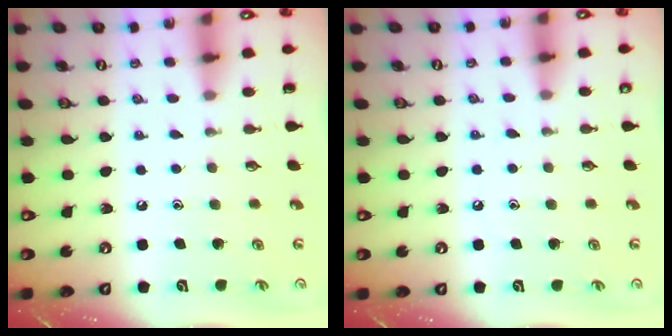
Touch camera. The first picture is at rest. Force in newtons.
{"total": 4.9, "press": 4.9, "slide": 0.7}